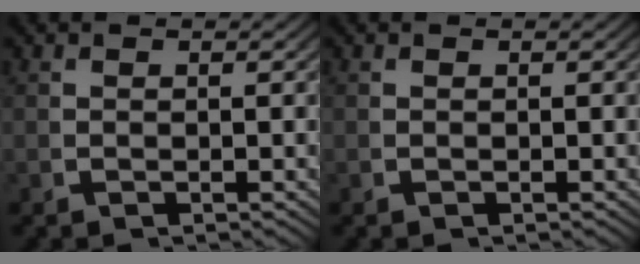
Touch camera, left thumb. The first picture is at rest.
{"total": 0.0}